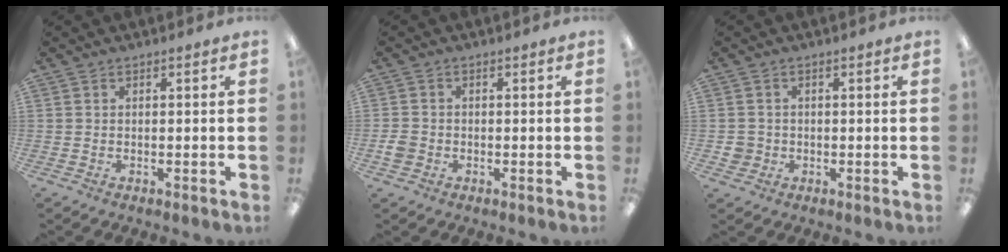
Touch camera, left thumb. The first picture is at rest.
{"total": 2.6, "force": [-0.8, 2.2, 1.1], "torque": [-0.015, 0.006, -0.015]}
{"total": 3.1, "force": [-0.4, 3.1, 0.3], "torque": [-0.009, 0.005, -0.007]}